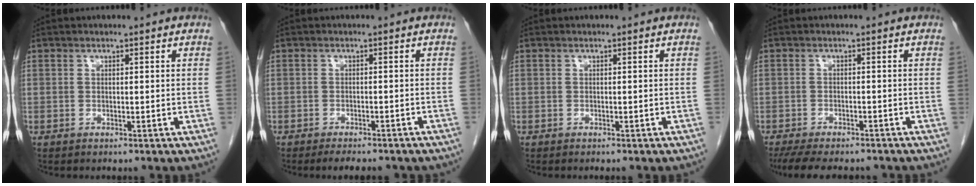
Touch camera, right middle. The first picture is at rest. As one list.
[{"total": 7.4, "force": [-6.3, 2.0, 3.3], "torque": [-0.038, -0.001, -0.075]}, {"total": 2.2, "force": [-1.9, 0.5, 1.0], "torque": [-0.016, -0.004, -0.019]}, {"total": 11.3, "force": [-9.6, 3.1, 5.1], "torque": [-0.090, -0.011, -0.132]}]